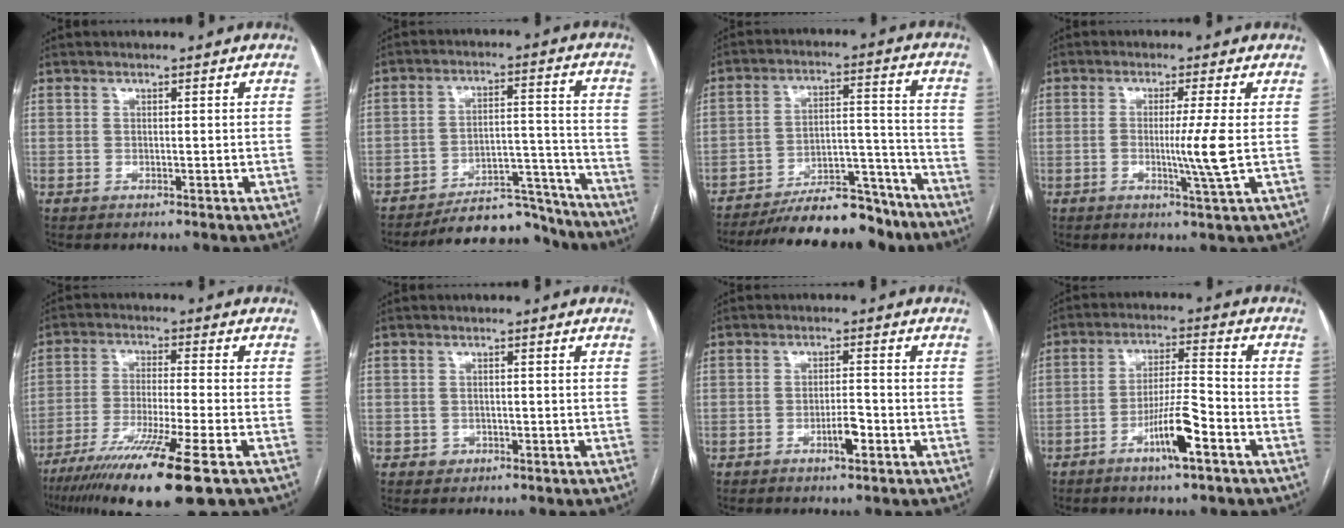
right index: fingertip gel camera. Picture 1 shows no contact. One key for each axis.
{"total": 12.9, "fx": -12.4, "fy": 3.0, "fz": 1.4, "tx": 0.002, "ty": 0.045, "tz": -0.185}
{"total": 16.7, "fx": -14.9, "fy": 4.2, "fz": 6.5, "tx": -0.089, "ty": 0.034, "tz": -0.227}
{"total": 5.4, "fx": -0.5, "fy": -1.4, "fz": 5.2, "tx": -0.093, "ty": -0.014, "tz": -0.009}
{"total": 16.3, "fx": -10.3, "fy": 0.0, "fz": 12.6, "tx": -0.217, "ty": -0.047, "tz": -0.175}
{"total": 1.7, "fx": -0.7, "fy": 1.6, "fz": 0.2, "tx": 0.003, "ty": 0.007, "tz": -0.009}
{"total": 3.3, "fx": -1.6, "fy": 0.7, "fz": 2.8, "tx": -0.046, "ty": 0.002, "tz": -0.026}
{"total": 8.4, "fx": -4.3, "fy": 0.7, "fz": 7.2, "tx": -0.135, "ty": 0.000, "tz": -0.076}